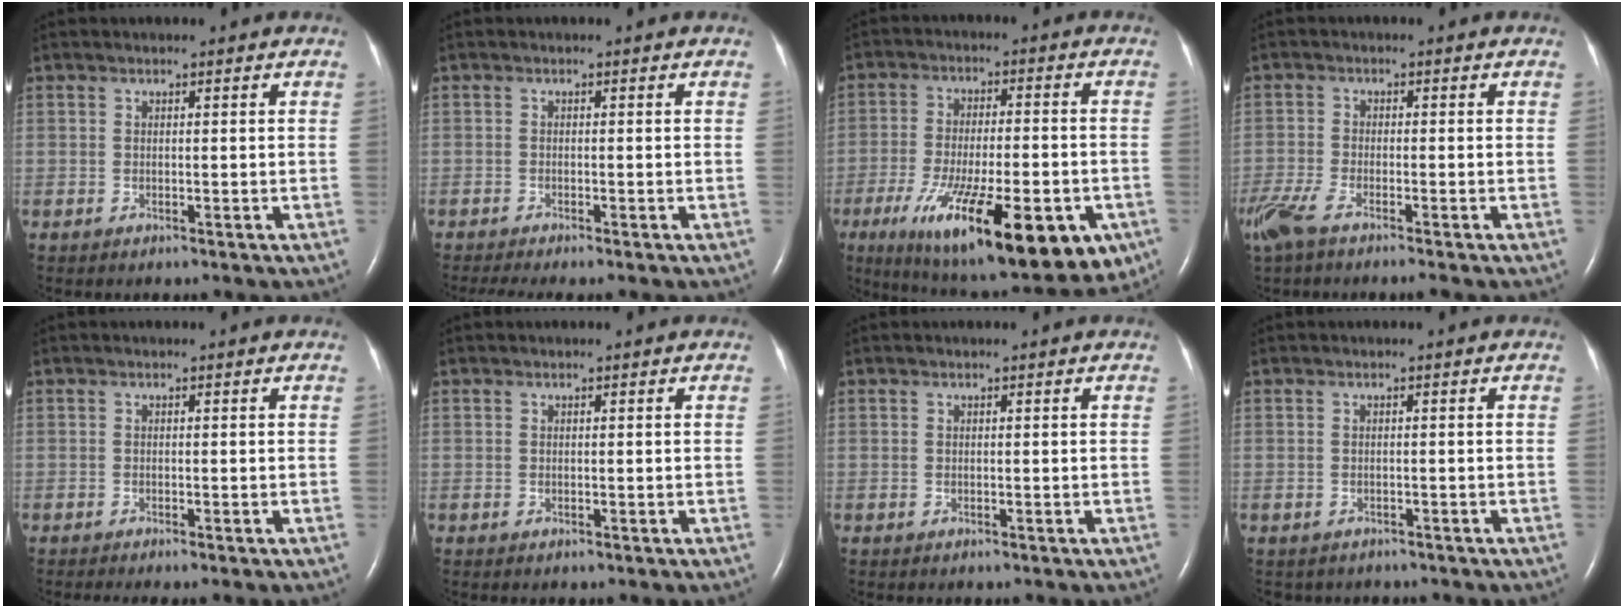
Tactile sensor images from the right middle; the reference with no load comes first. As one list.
[{"total": 4.2, "force": [-3.4, -0.1, 2.4], "torque": [-0.035, -0.010, -0.055]}, {"total": 23.4, "force": [-11.0, 6.5, 19.6], "torque": [-0.275, -0.040, -0.160]}, {"total": 6.2, "force": [-4.7, 0.7, 4.0], "torque": [-0.084, -0.016, -0.090]}, {"total": 2.0, "force": [-1.6, -0.2, 1.3], "torque": [-0.015, -0.003, -0.021]}, {"total": 0.0}, {"total": 0.0}, {"total": 2.3, "force": [-2.0, 1.1, 0.4], "torque": [-0.013, -0.001, -0.021]}]